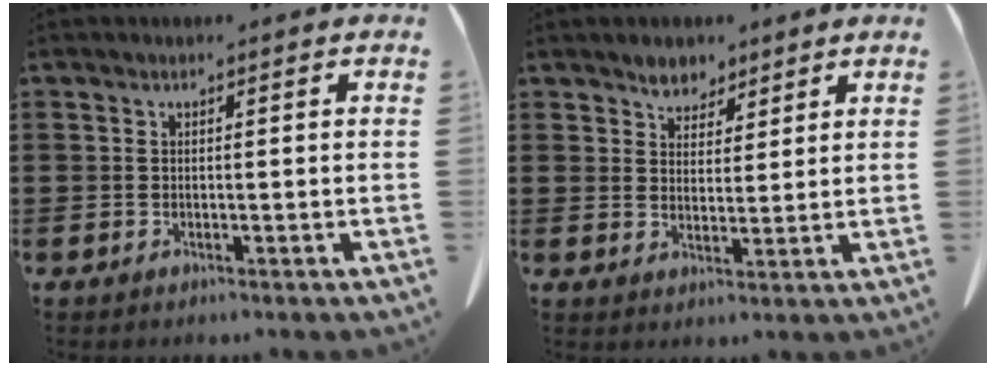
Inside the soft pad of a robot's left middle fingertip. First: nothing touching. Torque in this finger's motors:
{"motor_torque": [2.14, 0.00, 0.09, 0.02]}